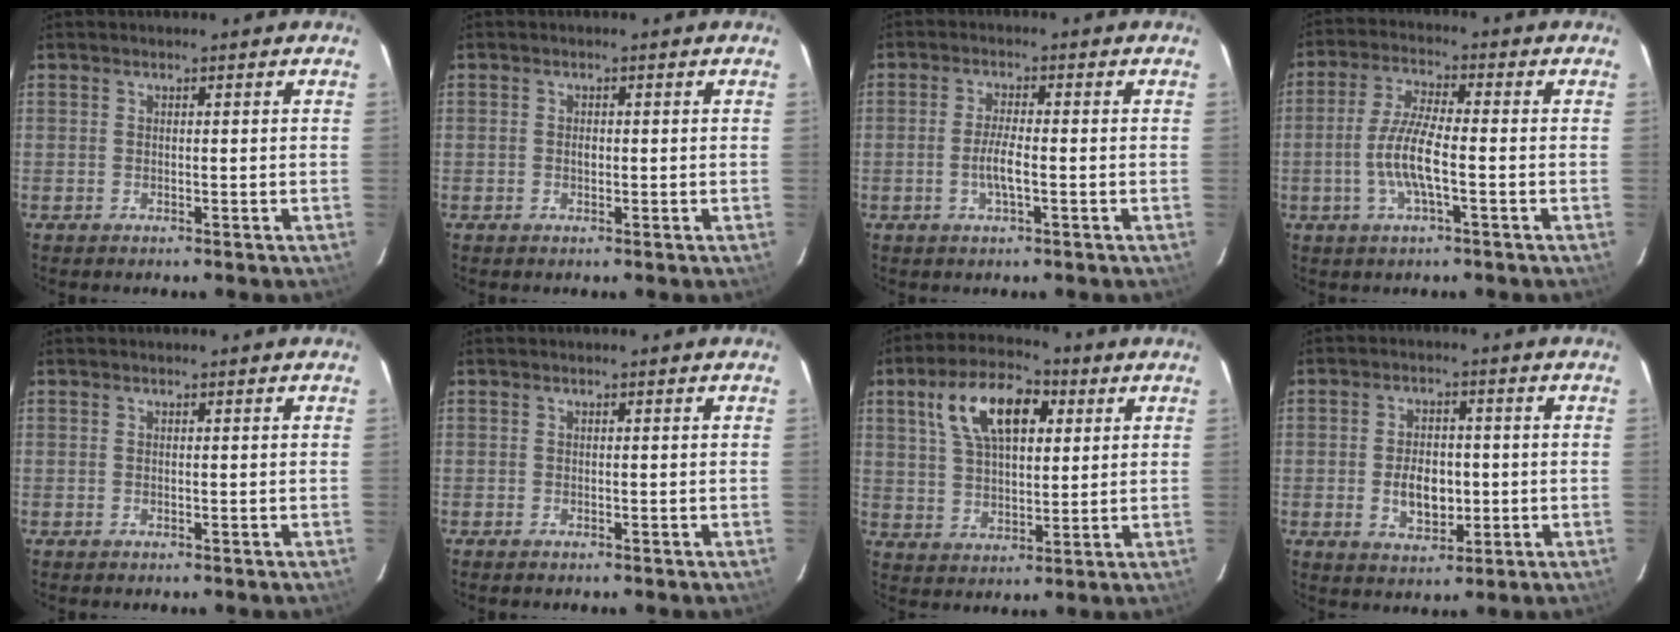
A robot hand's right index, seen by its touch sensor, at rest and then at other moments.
{"total": 1.0, "force": [-0.1, 0.7, 0.7], "torque": [-0.011, 0.002, -0.003]}
{"total": 4.2, "force": [-1.2, 0.6, 3.9], "torque": [-0.076, -0.002, -0.022]}
{"total": 8.1, "force": [-2.1, 1.3, 7.7], "torque": [-0.159, 0.001, -0.042]}
{"total": 0.0}
{"total": 0.5, "force": [-0.5, 0.2, 0.1], "torque": [-0.004, -0.002, -0.009]}
{"total": 13.6, "force": [5.3, 6.9, 10.5], "torque": [-0.191, 0.033, 0.095]}
{"total": 7.3, "force": [-1.1, 4.6, 5.6], "torque": [-0.106, 0.003, -0.010]}